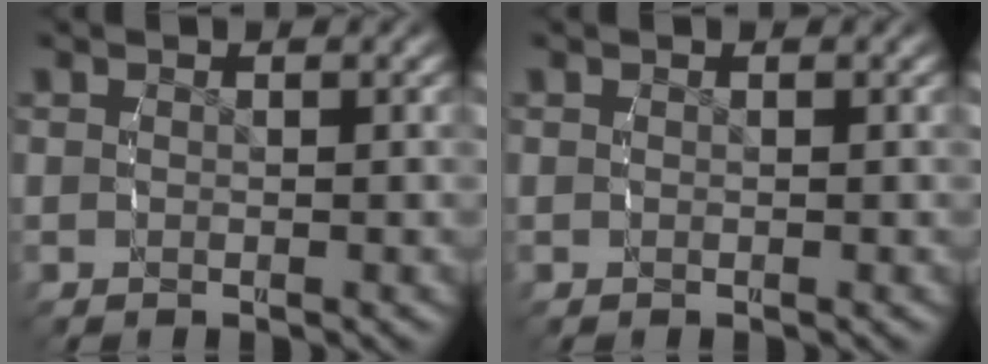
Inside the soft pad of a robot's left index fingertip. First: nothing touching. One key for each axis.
{"total": 0.0}